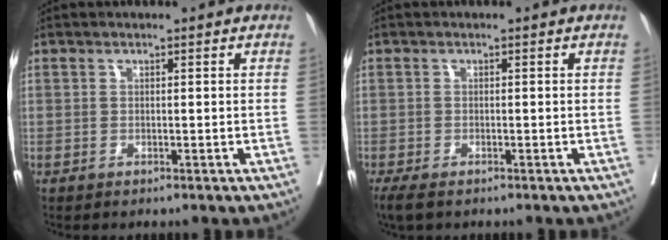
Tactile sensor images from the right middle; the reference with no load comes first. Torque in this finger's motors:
{"motor_torque": [0.76, -0.90, 0.23, 0.04]}